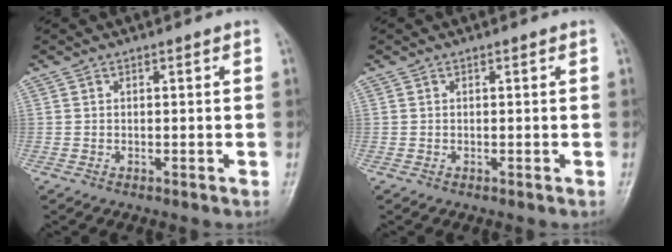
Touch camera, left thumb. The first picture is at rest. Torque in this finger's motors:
{"motor_torque": [-0.03, -0.03, -0.03, -0.09, 0.08]}